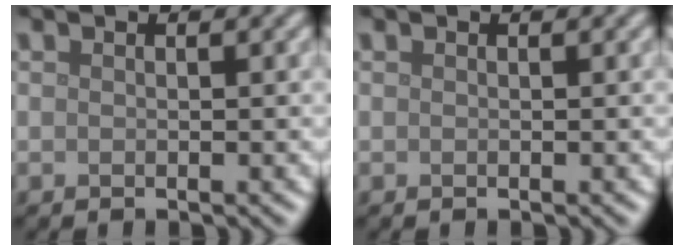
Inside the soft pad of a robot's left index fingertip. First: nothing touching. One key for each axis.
{"total": 0.0}